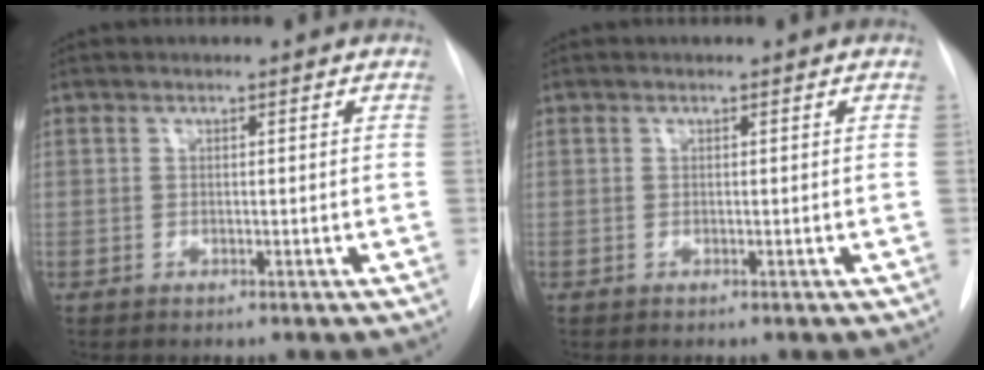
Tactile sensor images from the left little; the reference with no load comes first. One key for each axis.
{"total": 0.0}